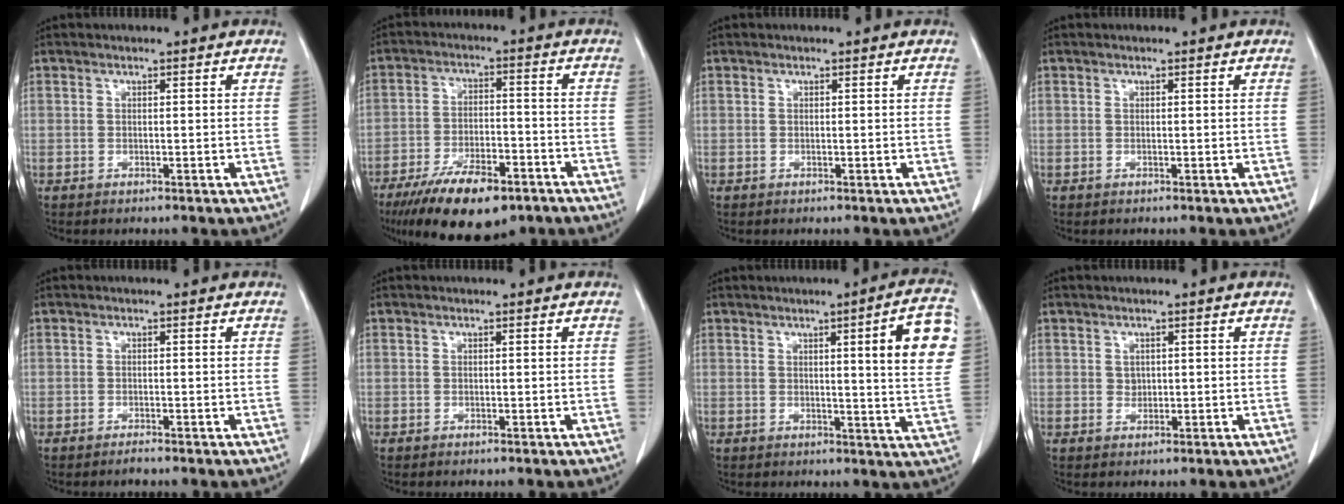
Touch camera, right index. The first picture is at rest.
{"total": 13.9, "force": [-9.4, 4.8, 9.1], "torque": [-0.156, -0.011, -0.154]}
{"total": 0.0}
{"total": 0.0}
{"total": 0.9, "force": [-0.8, -0.1, 0.4], "torque": [-0.009, -0.002, -0.011]}
{"total": 0.0}
{"total": 10.3, "force": [2.9, 0.5, 9.9], "torque": [-0.115, -0.002, 0.027]}
{"total": 1.1, "force": [0.2, 0.9, 0.5], "torque": [-0.007, -0.001, 0.006]}